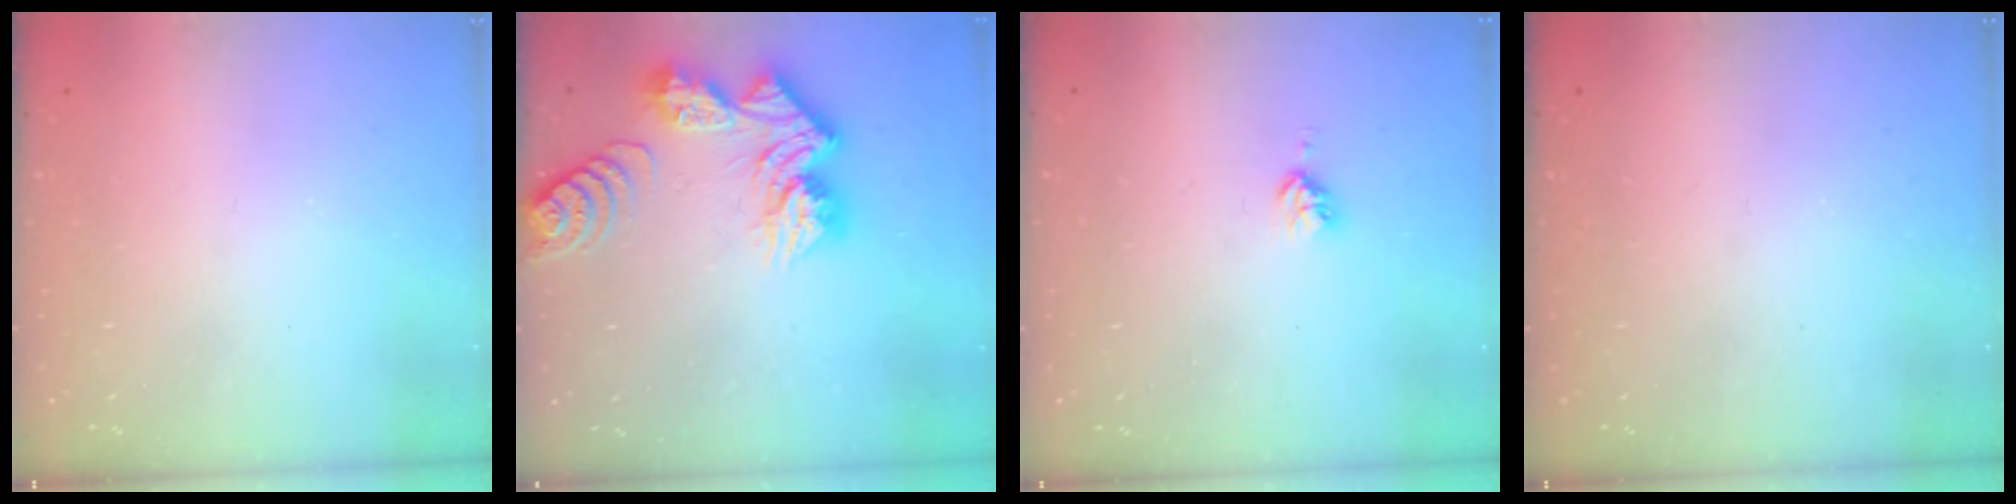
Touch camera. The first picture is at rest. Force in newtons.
{"total": 14.7, "press": 14.7, "slide": 1.3}
{"total": 3.7, "press": 3.7, "slide": 0.5}
{"total": 0.0}